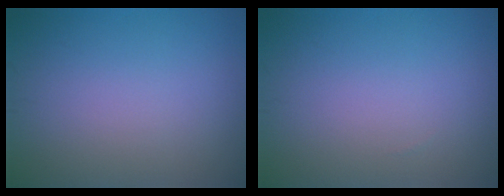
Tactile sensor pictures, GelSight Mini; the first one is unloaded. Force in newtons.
{"total": 0.0}